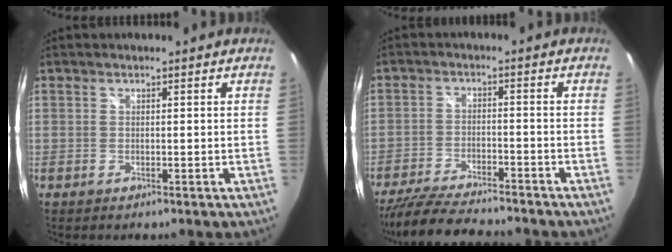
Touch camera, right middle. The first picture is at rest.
{"total": 13.8, "force": [-12.1, 2.4, 6.2], "torque": [-0.143, -0.022, -0.205]}